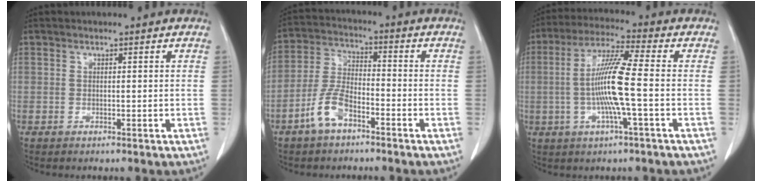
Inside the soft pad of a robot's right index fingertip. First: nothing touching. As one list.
[{"total": 7.0, "force": [-4.1, 2.9, 4.9], "torque": [-0.113, 0.008, -0.082]}, {"total": 10.5, "force": [-1.1, -0.3, 10.5], "torque": [-0.203, 0.002, -0.027]}]